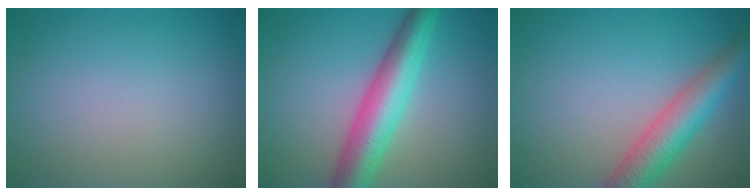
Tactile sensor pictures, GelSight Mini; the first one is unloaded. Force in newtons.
{"total": 6.8, "press": 6.8, "slide": 0.2}
{"total": 5.9, "press": 5.9, "slide": 0.2}